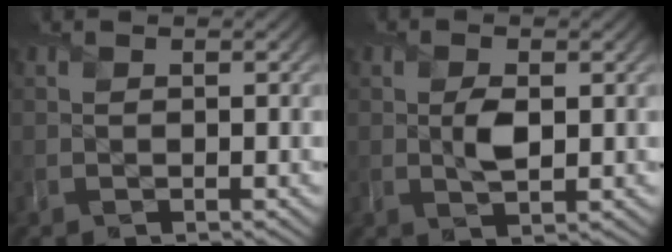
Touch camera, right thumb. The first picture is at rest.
{"total": 3.1, "force": [0.2, 1.7, 2.6], "torque": [-0.054, -0.004, 0.006]}